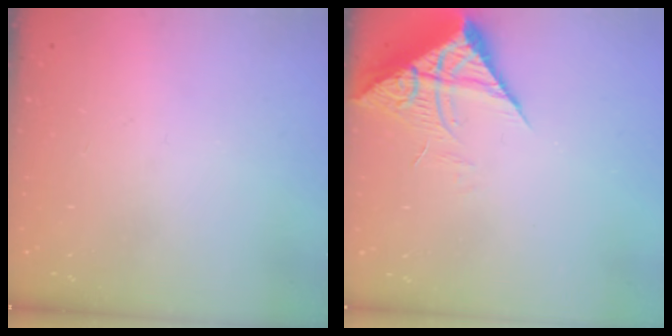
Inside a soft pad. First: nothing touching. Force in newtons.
{"total": 7.7, "press": 7.6, "slide": 0.8}